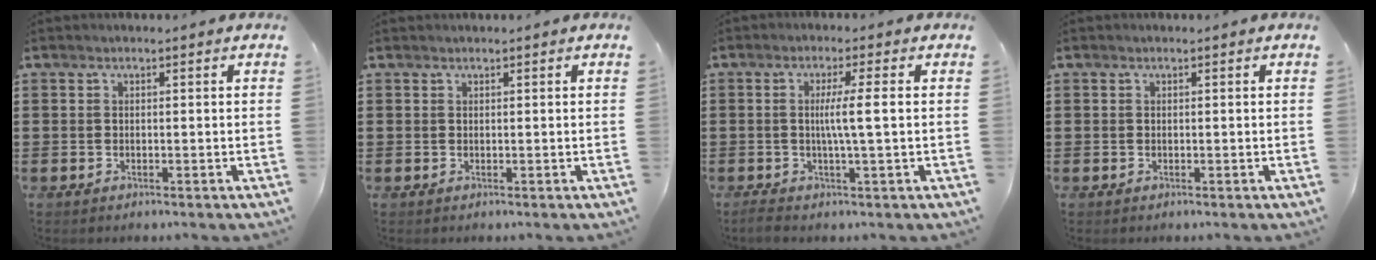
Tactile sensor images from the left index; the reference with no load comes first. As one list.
[{"total": 0.0}, {"total": 4.9, "force": [-0.1, -0.3, 4.9], "torque": [-0.091, -0.006, -0.006]}, {"total": 0.0}]